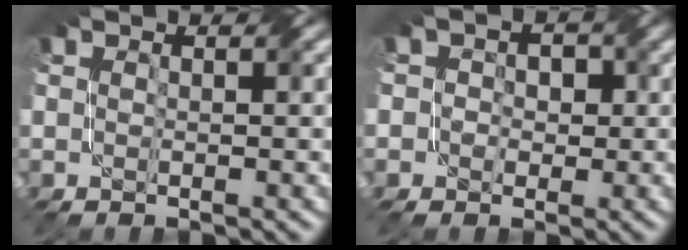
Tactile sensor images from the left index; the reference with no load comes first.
{"total": 3.3, "force": [-0.1, 3.0, 1.3], "torque": [-0.002, 0.009, -0.028]}